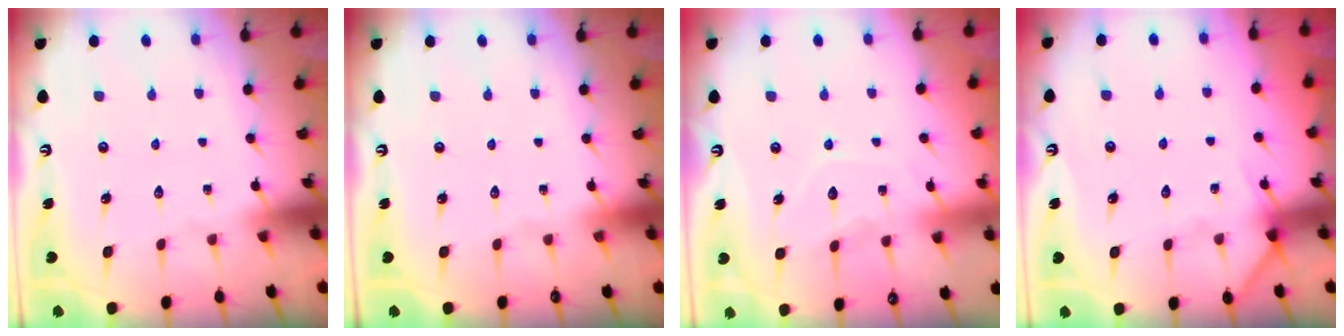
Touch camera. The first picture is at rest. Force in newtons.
{"total": 0.0}
{"total": 6.6, "press": 6.6, "slide": 0.7}
{"total": 4.8, "press": 4.8, "slide": 0.6}